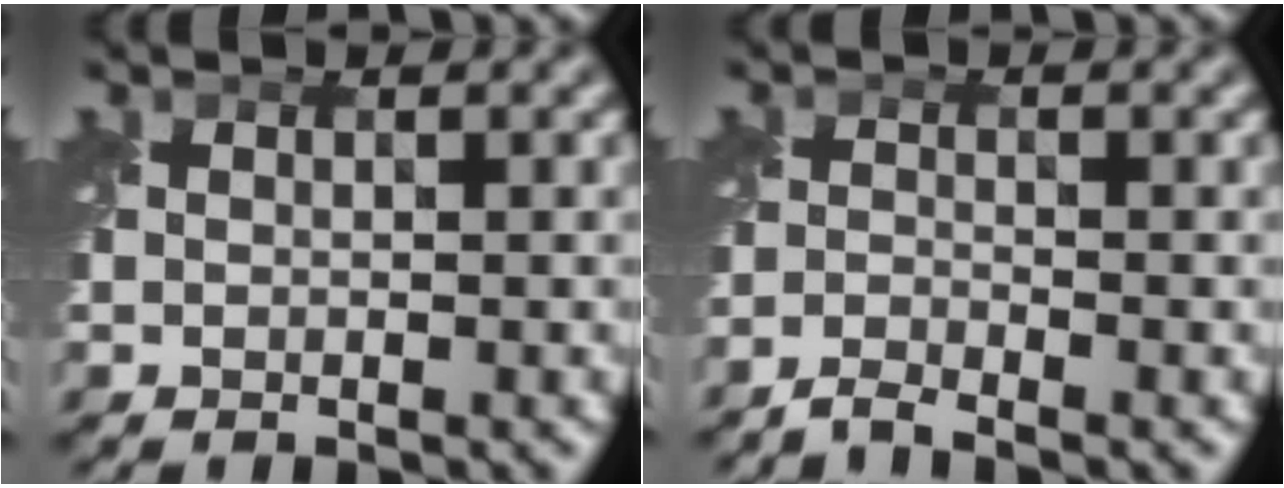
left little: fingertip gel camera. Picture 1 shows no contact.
{"total": 1.9, "force": [-1.8, 0.1, 0.6], "torque": [-0.012, -0.005, -0.049]}